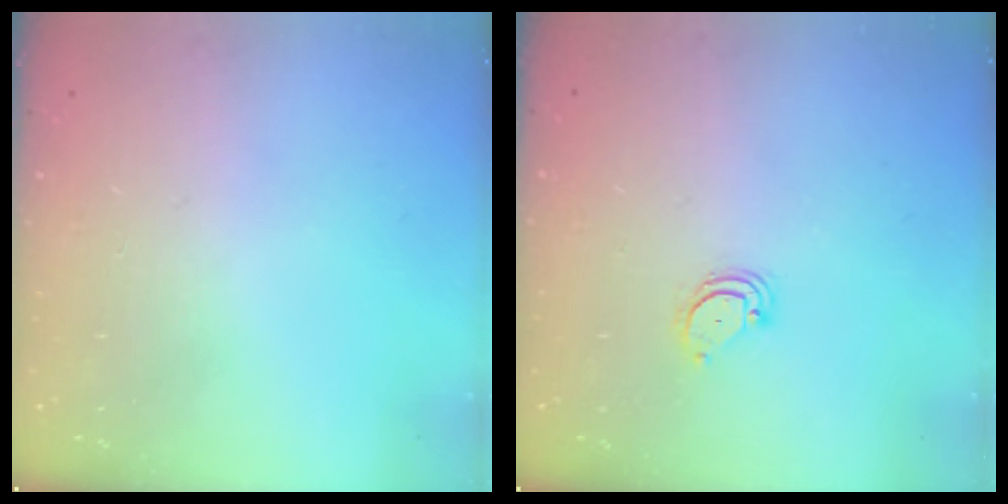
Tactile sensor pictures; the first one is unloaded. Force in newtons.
{"total": 3.9, "press": 3.9, "slide": 0.2}